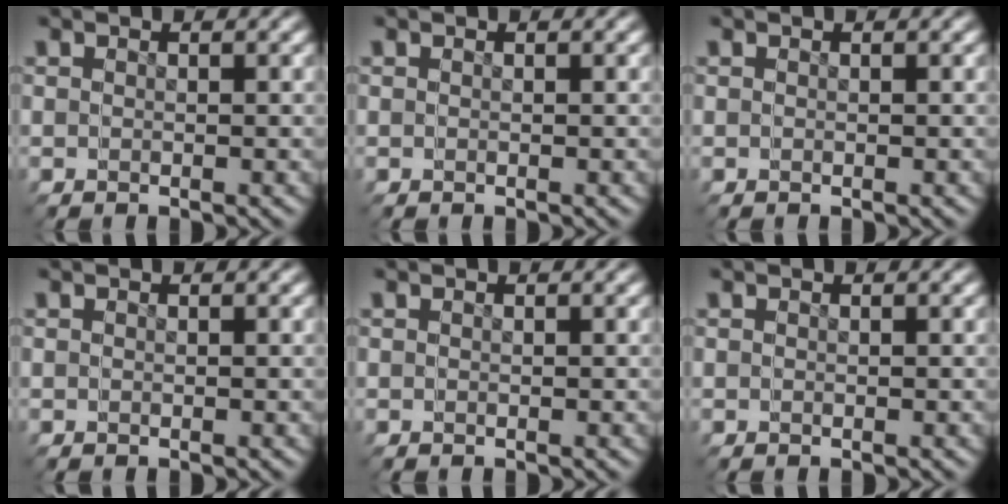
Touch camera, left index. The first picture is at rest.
{"total": 0.0}
{"total": 0.0}
{"total": 0.0}
{"total": 0.0}
{"total": 0.0}